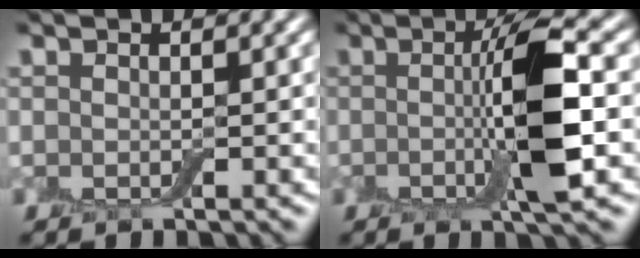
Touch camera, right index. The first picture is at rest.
{"total": 6.2, "force": [-0.2, 0.7, 6.1], "torque": [-0.108, 0.005, -0.008]}